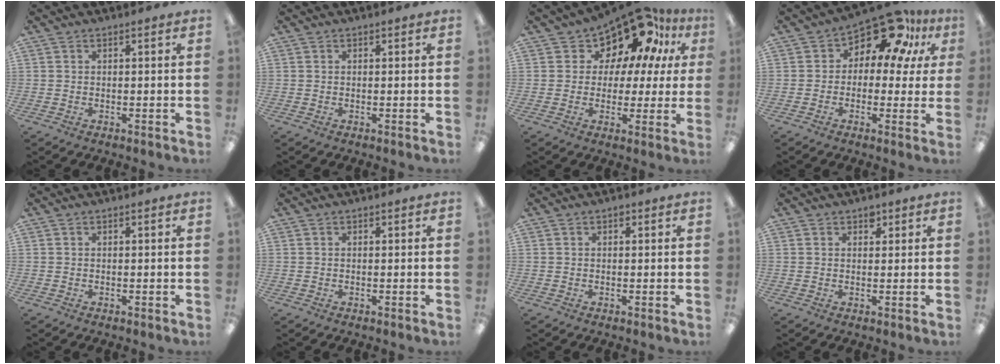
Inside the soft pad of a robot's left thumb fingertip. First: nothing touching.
{"total": 0.0}
{"total": 12.8, "force": [10.0, 6.4, 4.8], "torque": [-0.090, -0.083, 0.176]}
{"total": 12.1, "force": [8.0, 6.2, 6.6], "torque": [-0.101, -0.058, 0.142]}
{"total": 0.0}
{"total": 0.0}
{"total": 0.7, "force": [0.4, 0.5, 0.4], "torque": [-0.008, 0.003, 0.007]}
{"total": 2.0, "force": [1.4, 1.3, 0.6], "torque": [0.003, -0.005, 0.022]}